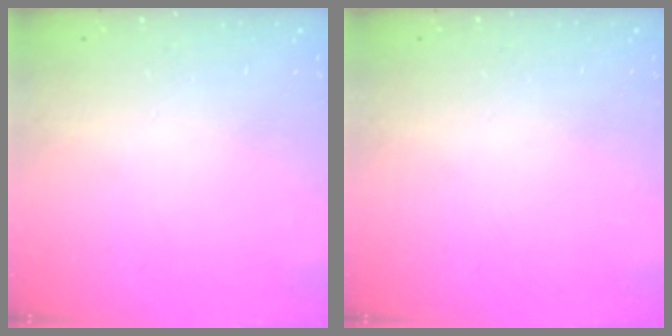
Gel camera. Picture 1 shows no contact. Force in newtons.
{"total": 0.0}